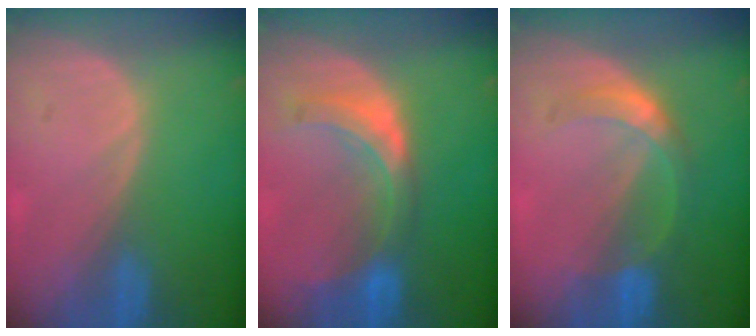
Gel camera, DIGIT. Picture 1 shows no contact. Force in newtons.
{"total": 7.8, "press": 6.9, "slide": 3.7}
{"total": 5.6, "press": 5.0, "slide": 2.5}